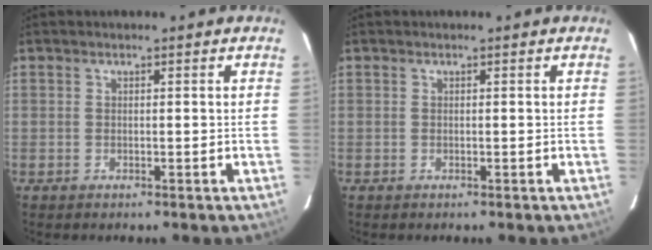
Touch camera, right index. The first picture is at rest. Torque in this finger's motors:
{"motor_torque": [0.00, 0.00, 0.00, 0.00]}